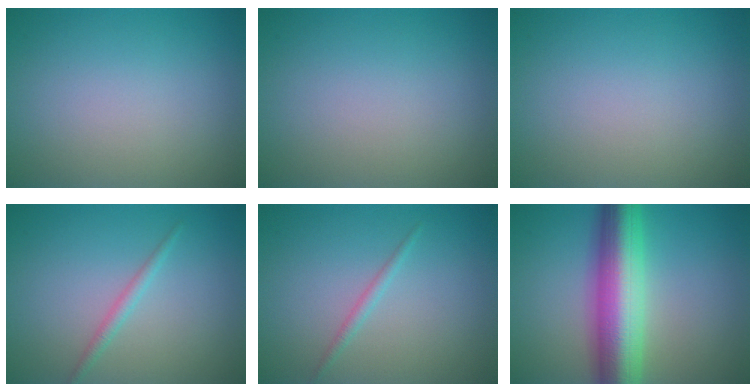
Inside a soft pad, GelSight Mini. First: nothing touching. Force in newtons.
{"total": 0.0}
{"total": 0.0}
{"total": 1.3, "press": 1.3, "slide": 0.0}
{"total": 1.0, "press": 1.0, "slide": 0.0}
{"total": 10.1, "press": 10.1, "slide": 0.4}